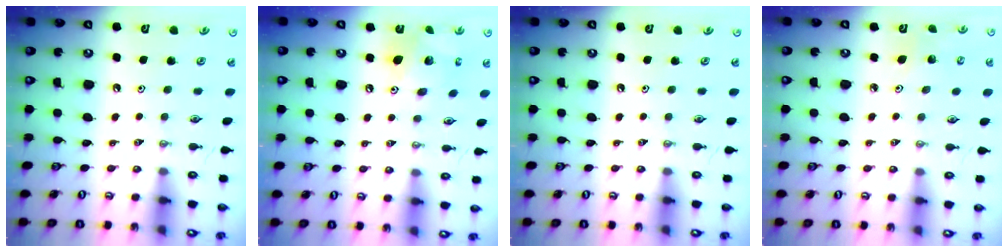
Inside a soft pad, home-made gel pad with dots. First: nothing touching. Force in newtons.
{"total": 12.3, "press": 12.3, "slide": 1.2}
{"total": 0.0}
{"total": 3.5, "press": 2.9, "slide": 1.9}